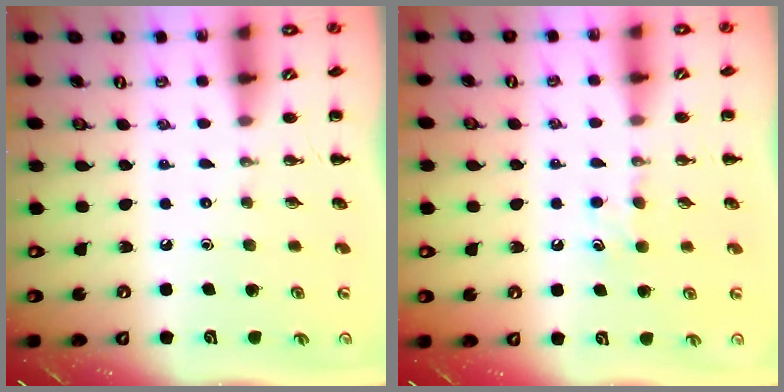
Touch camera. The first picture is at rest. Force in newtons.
{"total": 5.0, "press": 4.8, "slide": 1.4}